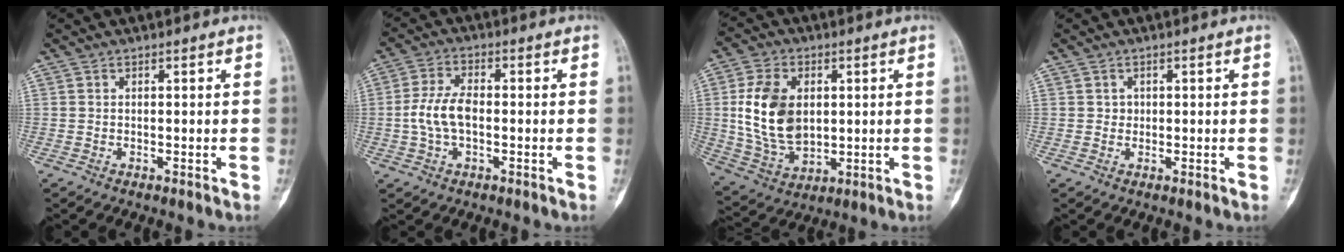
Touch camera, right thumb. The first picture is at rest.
{"total": 7.3, "force": [-0.8, 3.9, 6.1], "torque": [-0.132, 0.017, -0.018]}
{"total": 14.8, "force": [1.9, 10.0, 10.8], "torque": [-0.185, -0.008, 0.046]}
{"total": 1.2, "force": [0.2, 1.1, 0.3], "torque": [0.003, 0.003, 0.003]}